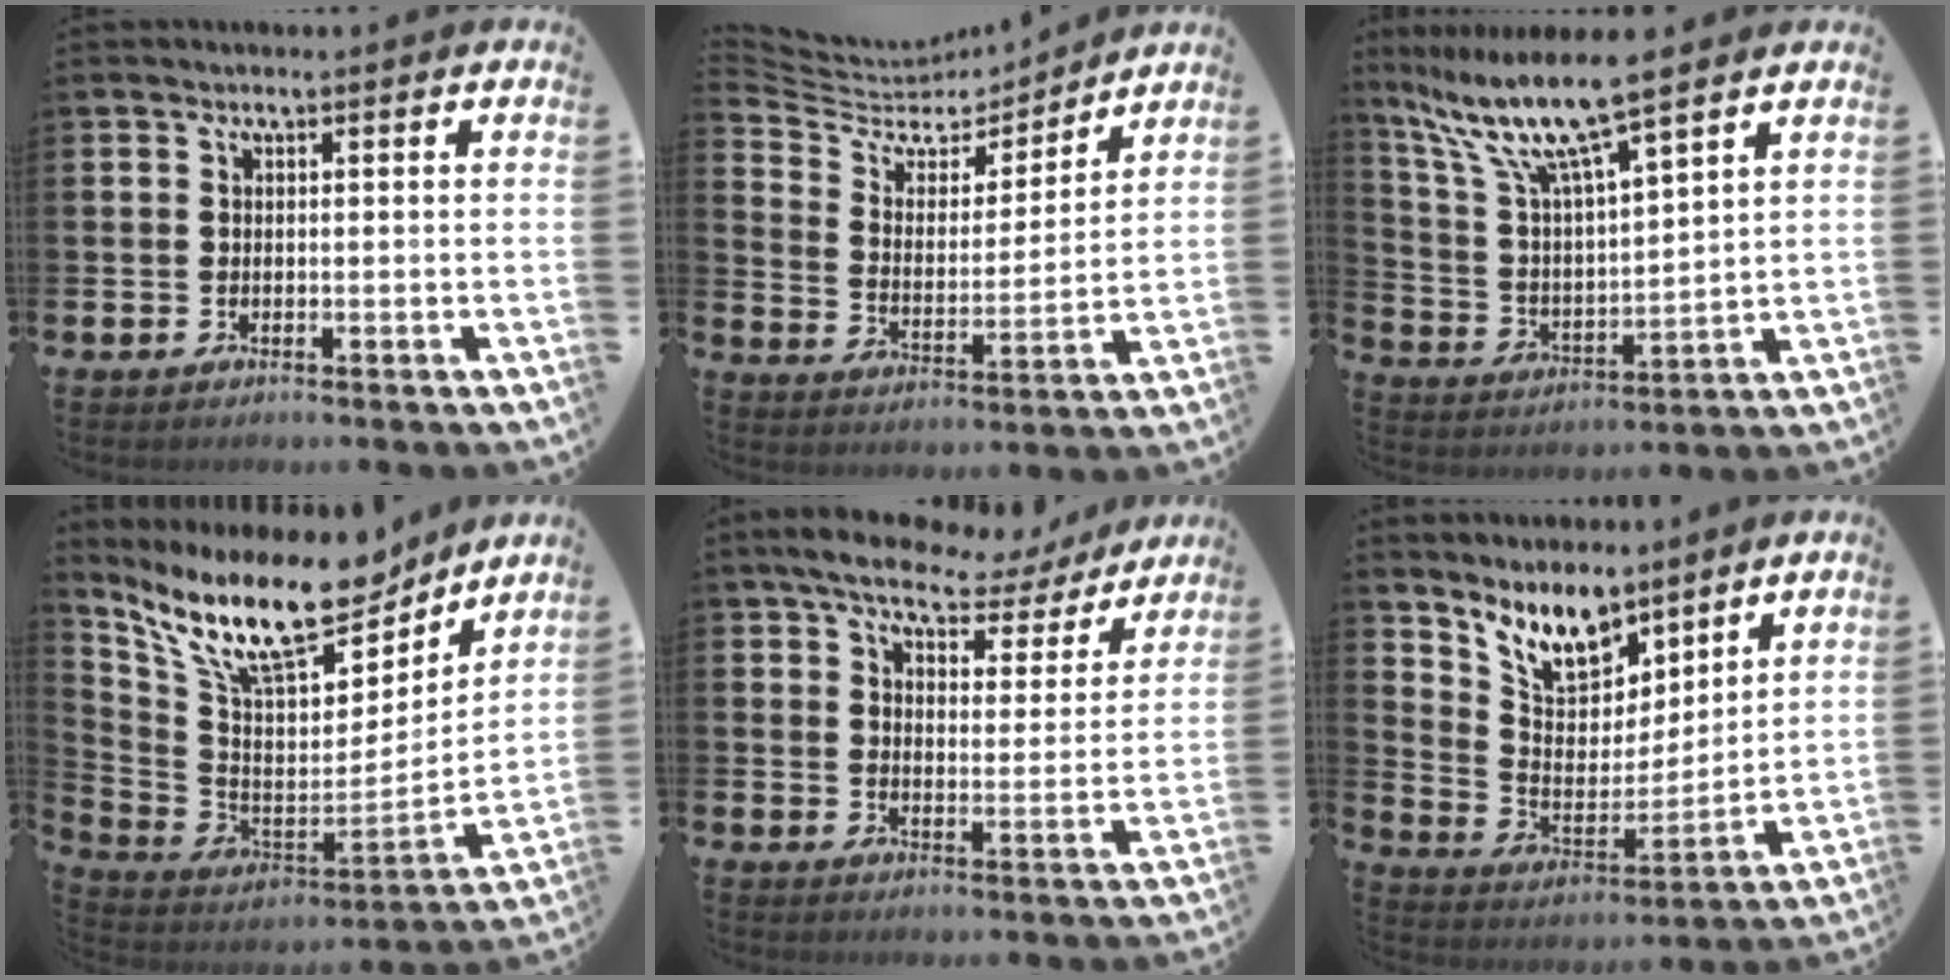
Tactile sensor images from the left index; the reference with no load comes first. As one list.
[{"total": 5.4, "force": [4.4, 2.8, 1.4], "torque": [-0.061, -0.035, 0.070]}, {"total": 10.4, "force": [8.6, 1.3, 5.8], "torque": [-0.146, -0.040, 0.147]}, {"total": 14.0, "force": [11.0, 4.3, 7.4], "torque": [-0.178, -0.067, 0.193]}, {"total": 7.3, "force": [6.5, 2.2, 2.2], "torque": [-0.060, -0.038, 0.111]}, {"total": 10.1, "force": [8.6, 4.2, 3.3], "torque": [-0.093, -0.047, 0.159]}]